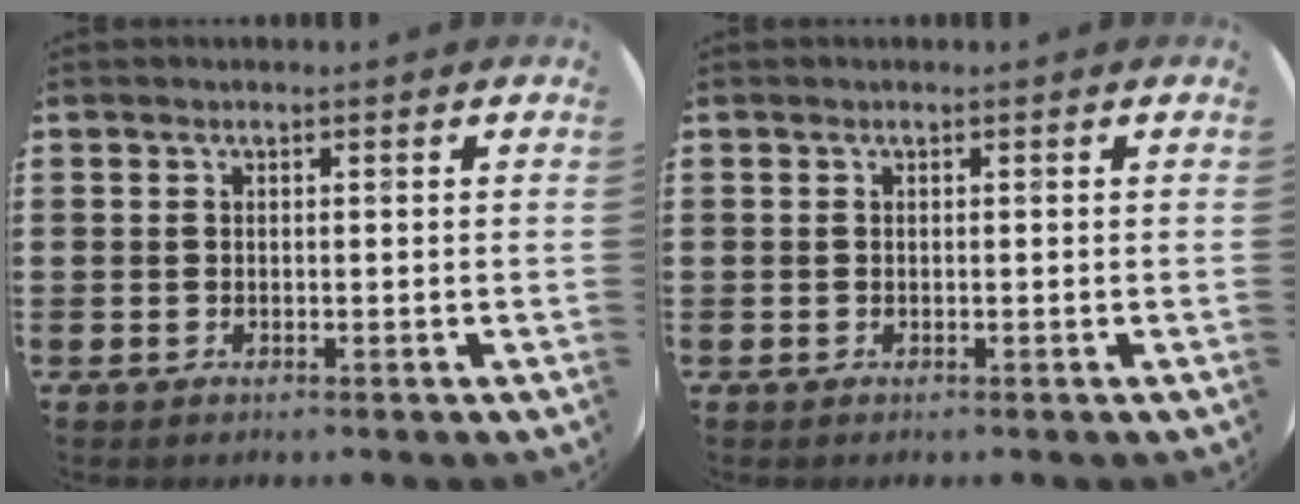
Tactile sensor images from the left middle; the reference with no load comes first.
{"total": 0.0}